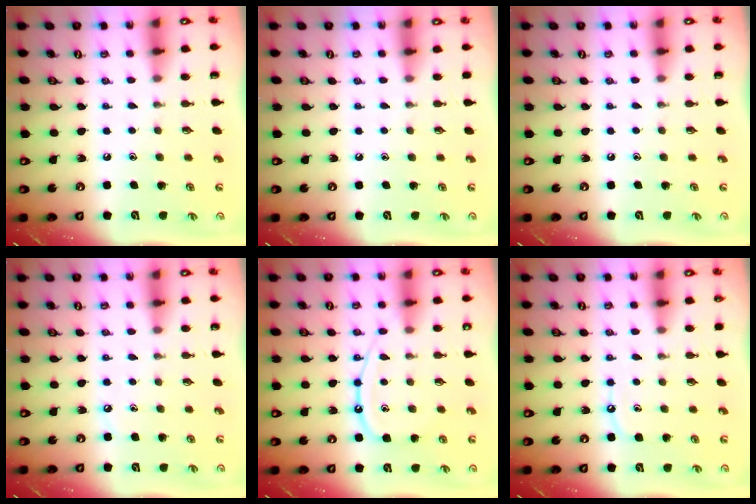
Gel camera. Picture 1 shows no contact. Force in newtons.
{"total": 1.9, "press": 1.9, "slide": 0.1}
{"total": 0.0}
{"total": 2.4, "press": 2.4, "slide": 0.3}
{"total": 11.7, "press": 11.7, "slide": 1.1}
{"total": 5.4, "press": 5.4, "slide": 0.3}